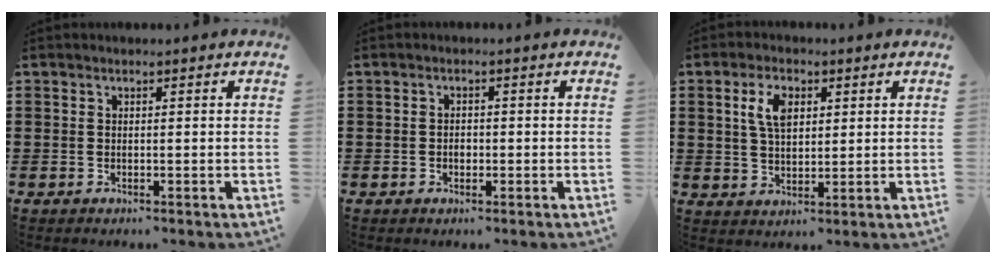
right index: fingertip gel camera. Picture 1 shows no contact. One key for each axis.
{"total": 1.3, "fx": -0.3, "fy": 0.8, "fz": 0.9, "tx": -0.018, "ty": 0.003, "tz": -0.005}
{"total": 5.4, "fx": 1.8, "fy": 2.9, "fz": 4.2, "tx": -0.085, "ty": 0.010, "tz": 0.029}